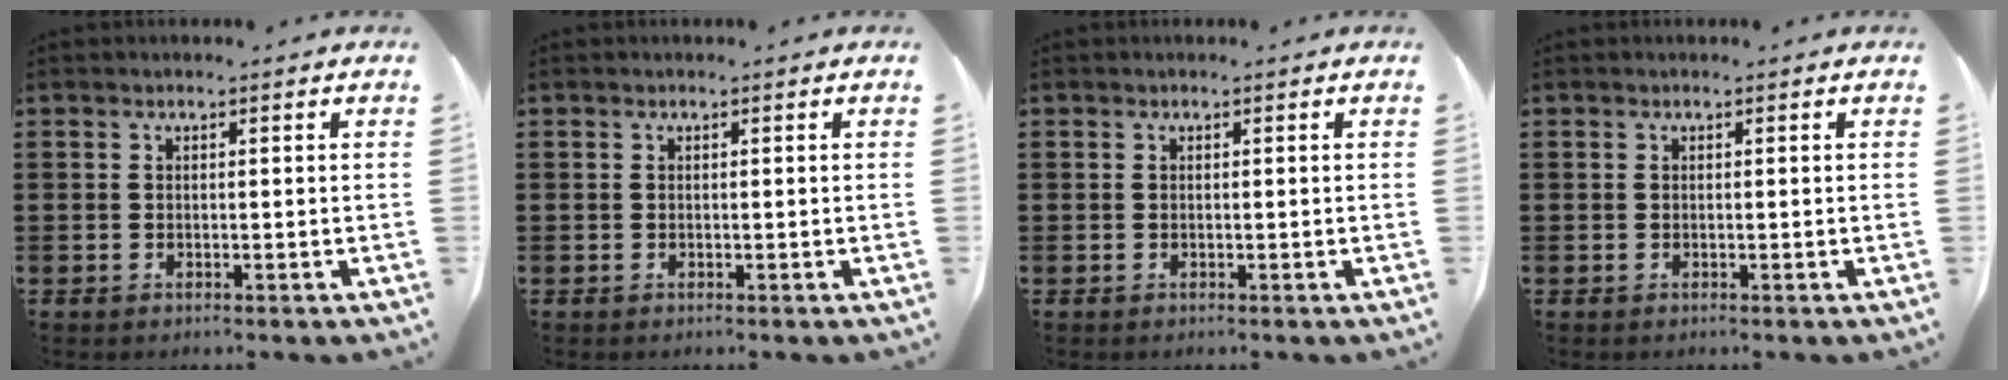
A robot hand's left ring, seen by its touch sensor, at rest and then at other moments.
{"total": 0.0}
{"total": 0.0}
{"total": 0.0}